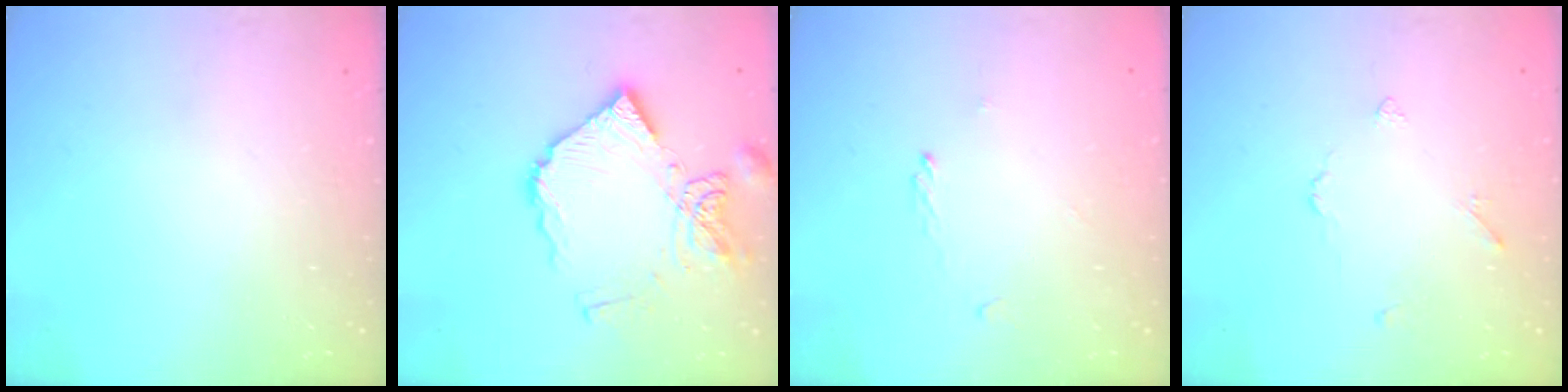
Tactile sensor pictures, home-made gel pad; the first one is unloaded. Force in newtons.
{"total": 15.1, "press": 15.0, "slide": 1.8}
{"total": 1.2, "press": 1.2, "slide": 0.3}
{"total": 2.7, "press": 2.7, "slide": 0.5}